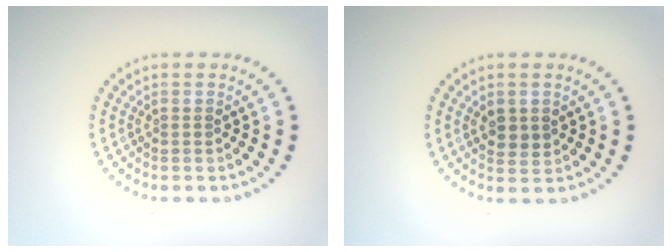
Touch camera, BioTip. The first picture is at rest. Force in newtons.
{"total": 1.7, "press": 1.7, "slide": 0.5}